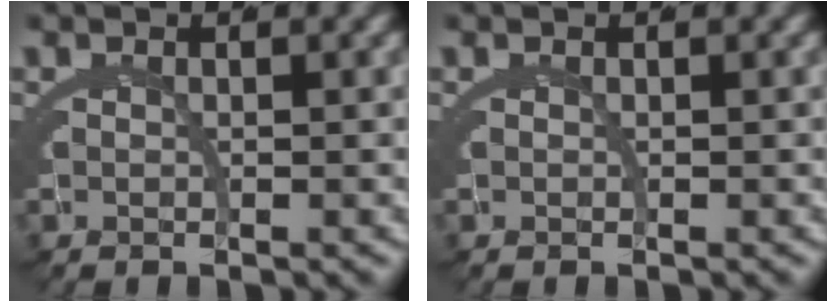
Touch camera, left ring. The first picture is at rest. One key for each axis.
{"total": 0.0}